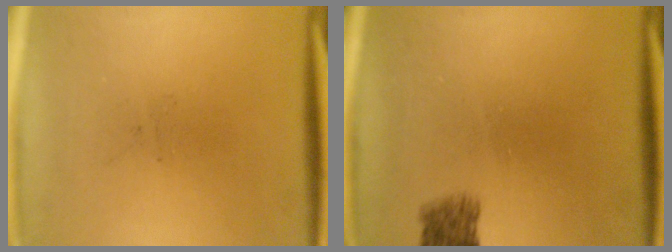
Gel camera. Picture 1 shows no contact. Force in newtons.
{"total": 2.9}